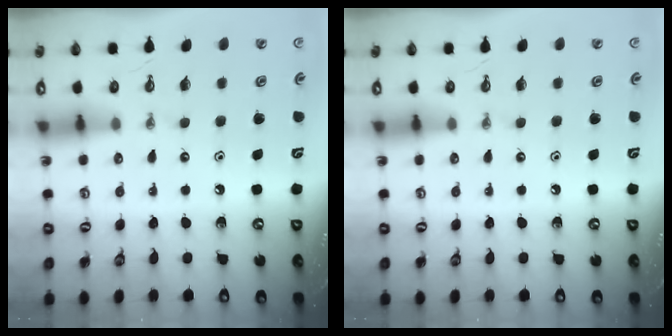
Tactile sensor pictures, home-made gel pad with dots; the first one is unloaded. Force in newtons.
{"total": 0.0}